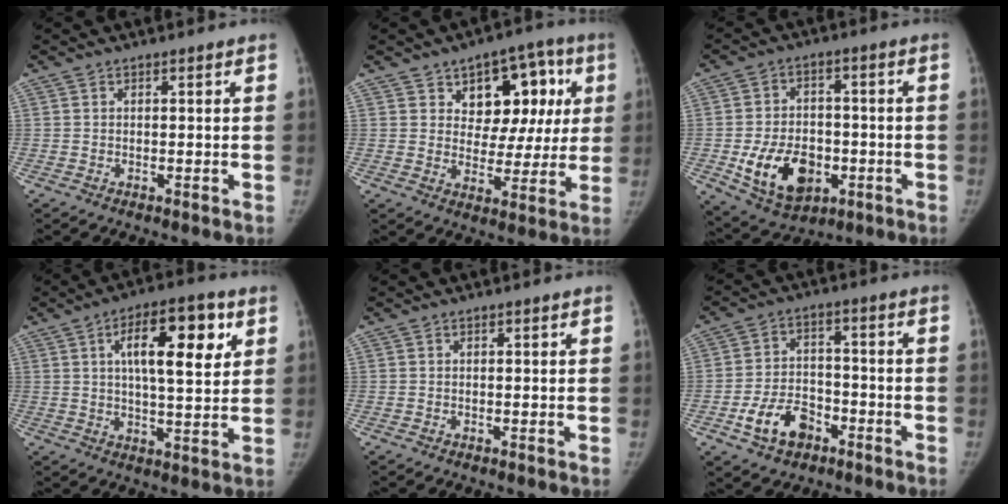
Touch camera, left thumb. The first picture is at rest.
{"total": 14.0, "force": [4.9, 9.4, 9.1], "torque": [-0.060, 0.000, 0.069]}
{"total": 13.7, "force": [-4.0, 9.5, 9.0], "torque": [-0.122, 0.012, -0.053]}
{"total": 14.2, "force": [4.8, 5.3, 12.2], "torque": [-0.163, -0.006, 0.069]}
{"total": 0.0}
{"total": 9.4, "force": [-4.9, 6.3, 5.0], "torque": [-0.073, 0.032, -0.083]}